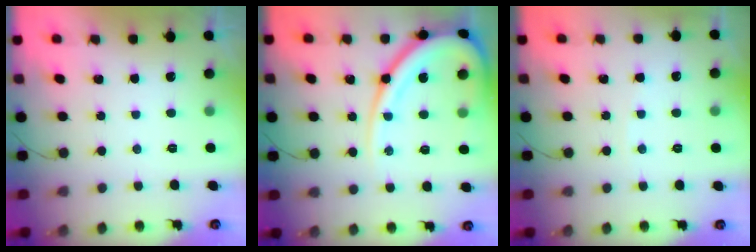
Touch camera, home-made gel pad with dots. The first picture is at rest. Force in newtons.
{"total": 17.7, "press": 17.7, "slide": 1.5}
{"total": 1.8, "press": 1.7, "slide": 0.2}